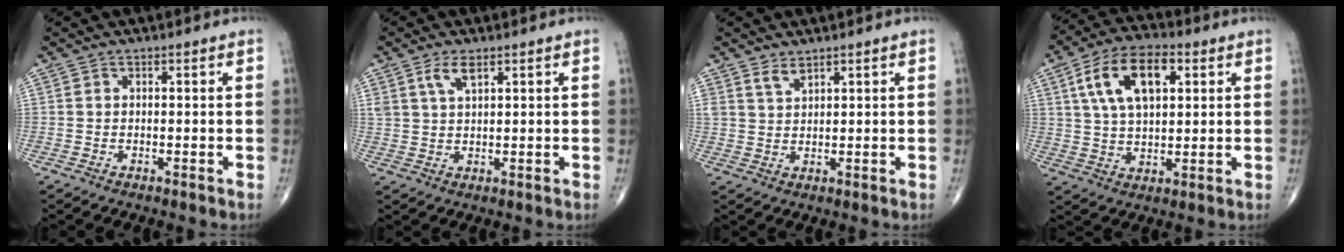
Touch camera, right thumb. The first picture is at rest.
{"total": 3.8, "force": [2.2, 1.5, 2.7], "torque": [-0.052, -0.006, 0.048]}
{"total": 2.6, "force": [2.1, 0.9, 1.1], "torque": [-0.015, -0.015, 0.044]}
{"total": 13.9, "force": [4.6, 7.3, 10.9], "torque": [-0.187, 0.005, 0.080]}